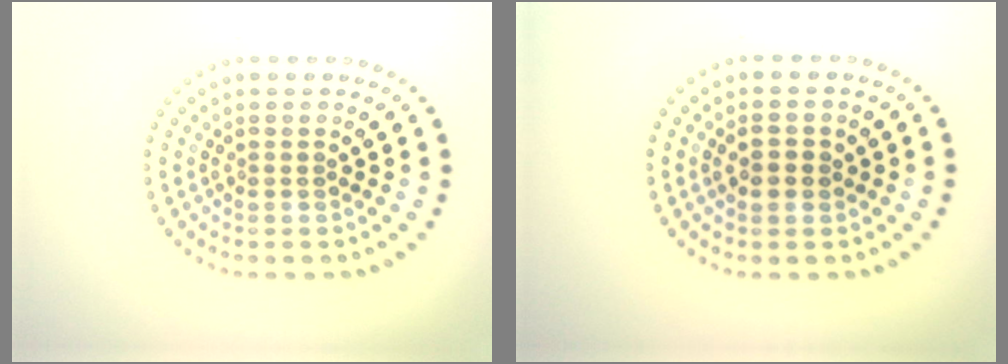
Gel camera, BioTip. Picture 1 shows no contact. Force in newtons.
{"total": 1.5, "press": 1.5, "slide": 0.2}